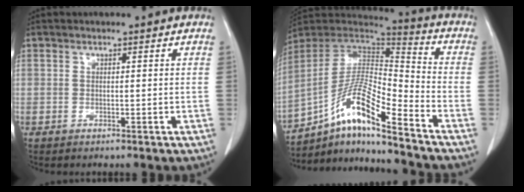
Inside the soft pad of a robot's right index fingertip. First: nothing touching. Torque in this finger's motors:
{"motor_torque": [0.99, -0.94, 0.46, 0.15]}